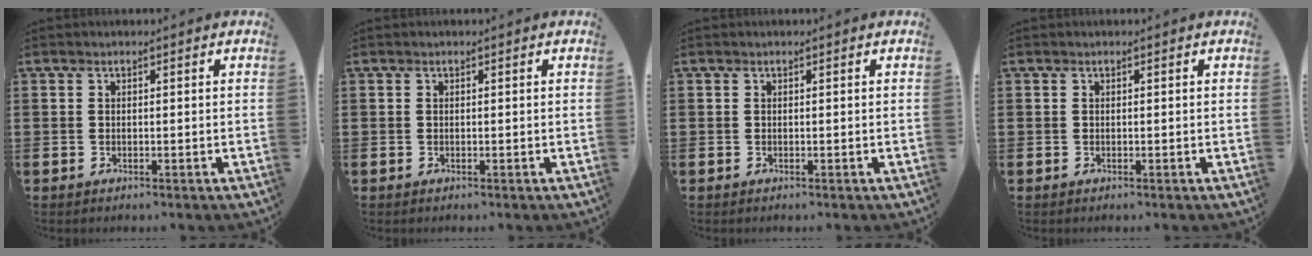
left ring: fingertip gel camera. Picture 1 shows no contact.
{"total": 0.0}
{"total": 0.0}
{"total": 0.0}